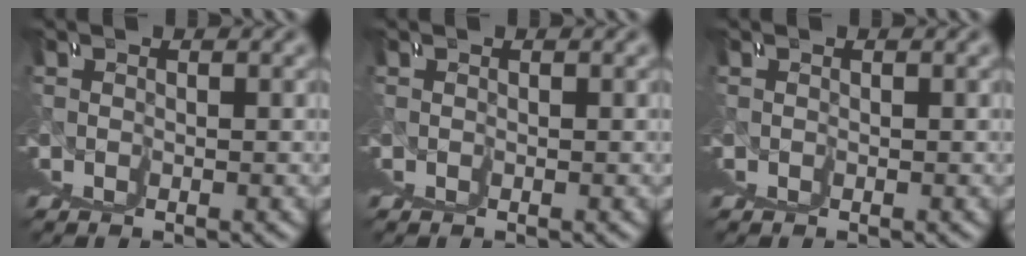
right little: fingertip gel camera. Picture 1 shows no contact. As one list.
[{"total": 0.0}, {"total": 0.0}]